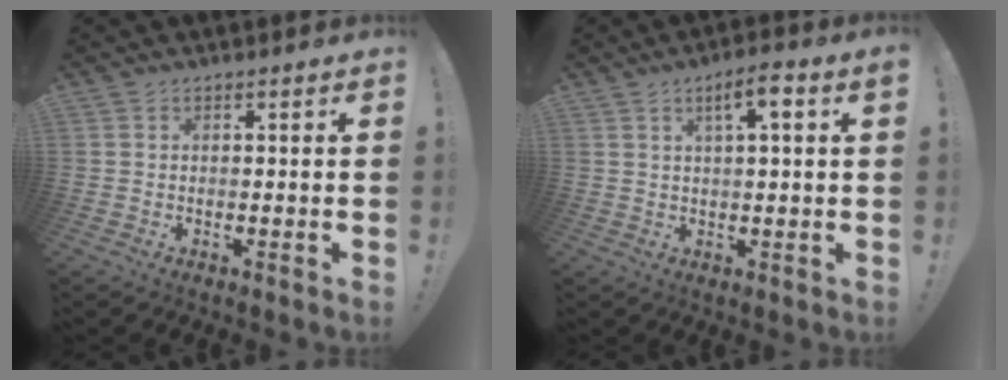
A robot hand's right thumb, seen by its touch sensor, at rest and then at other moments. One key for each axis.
{"total": 5.7, "fx": 2.4, "fy": 0.5, "fz": 5.2, "tx": -0.080, "ty": -0.005, "tz": 0.033}